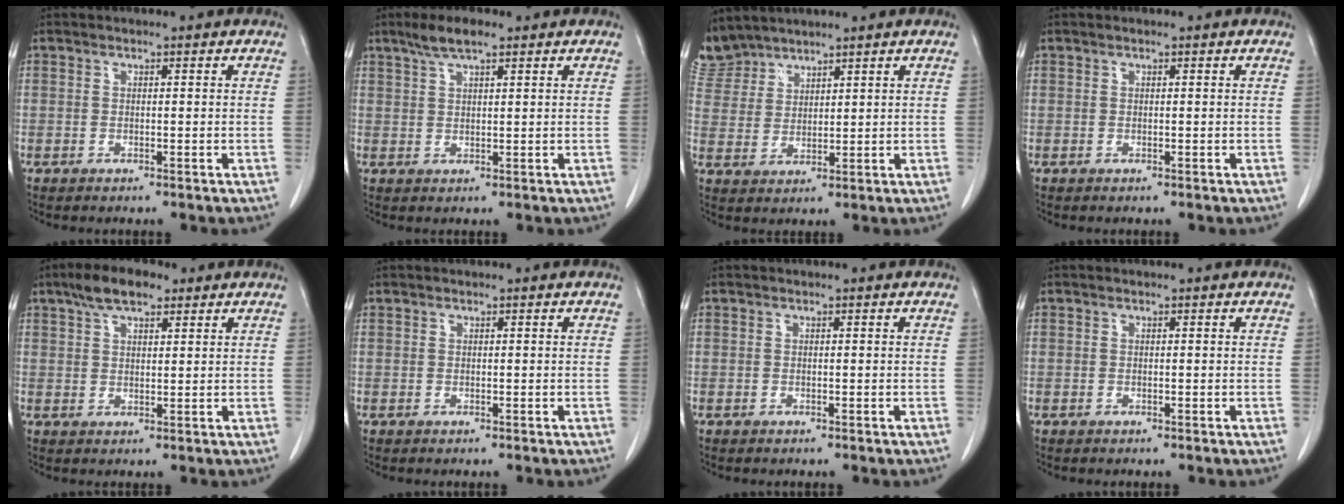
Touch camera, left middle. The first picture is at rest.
{"total": 4.5, "force": [3.1, 0.8, 3.1], "torque": [-0.067, 0.011, 0.059]}
{"total": 5.9, "force": [5.7, 1.5, -0.2], "torque": [-0.003, 0.006, 0.127]}
{"total": 0.0}
{"total": 6.4, "force": [4.2, 2.5, 4.1], "torque": [-0.080, 0.017, 0.074]}
{"total": 0.0}
{"total": 0.0}
{"total": 0.0}